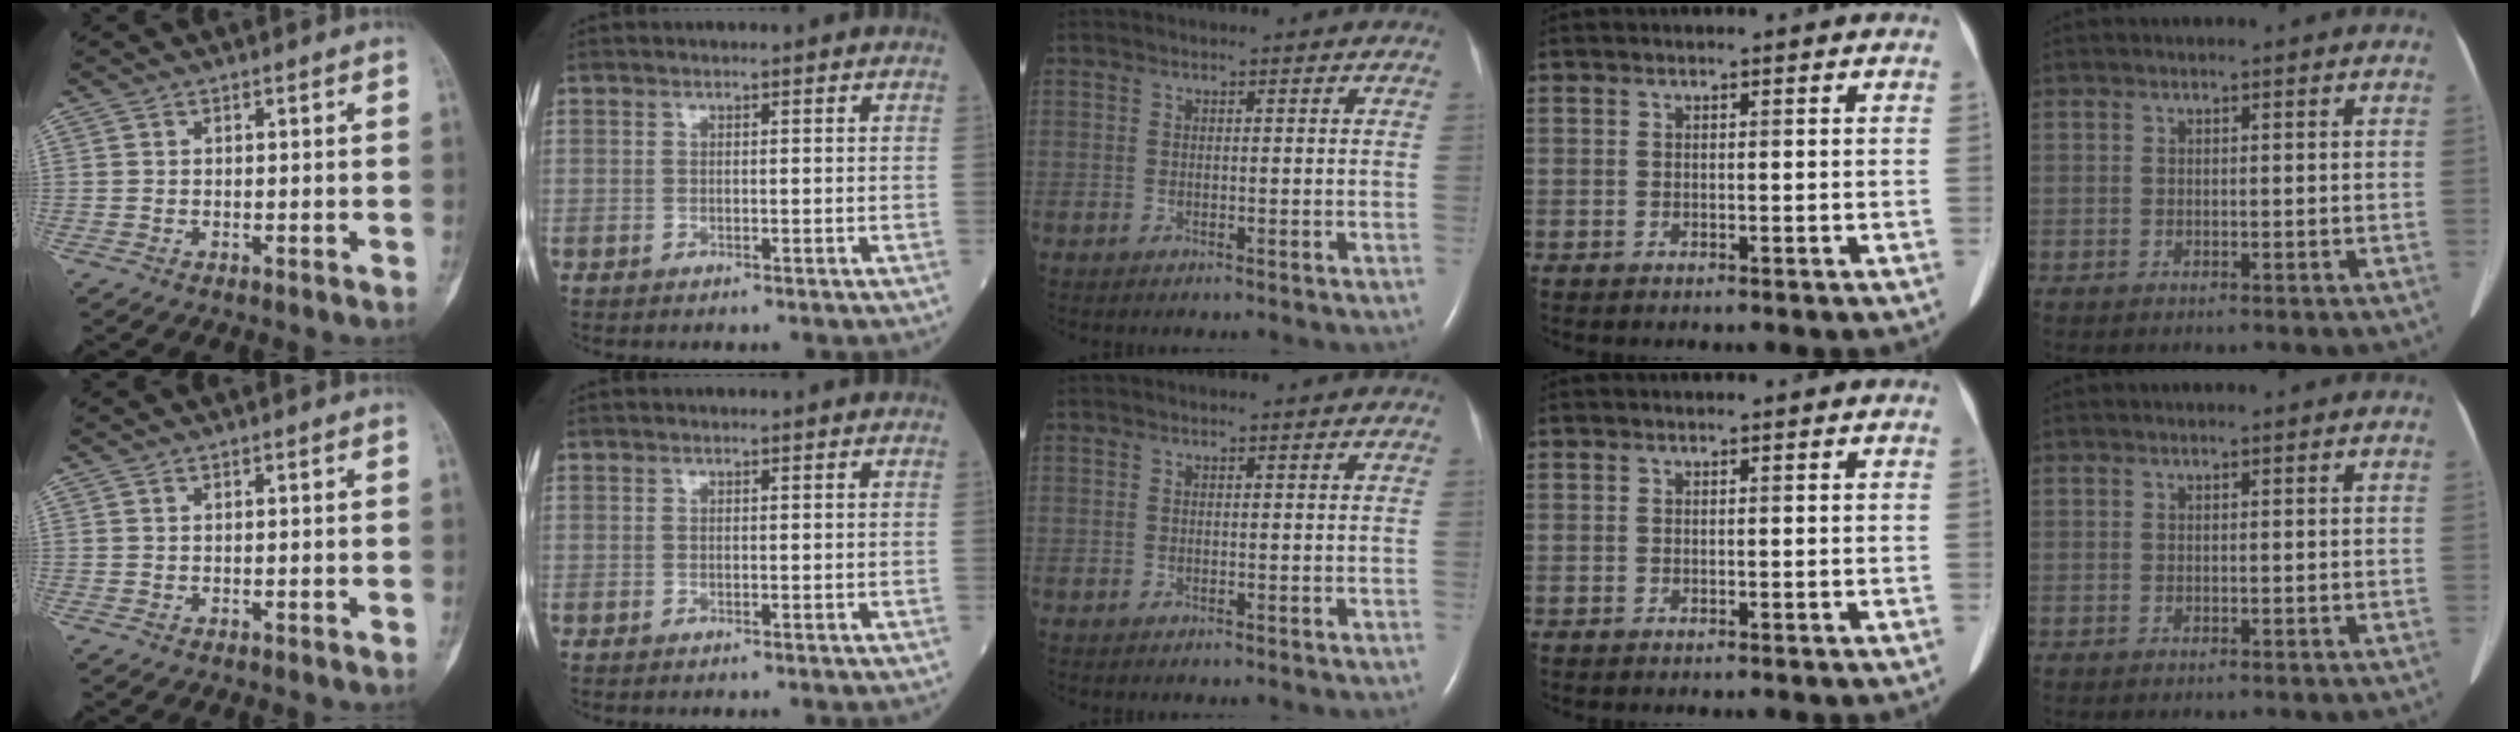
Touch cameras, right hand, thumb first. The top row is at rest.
{}